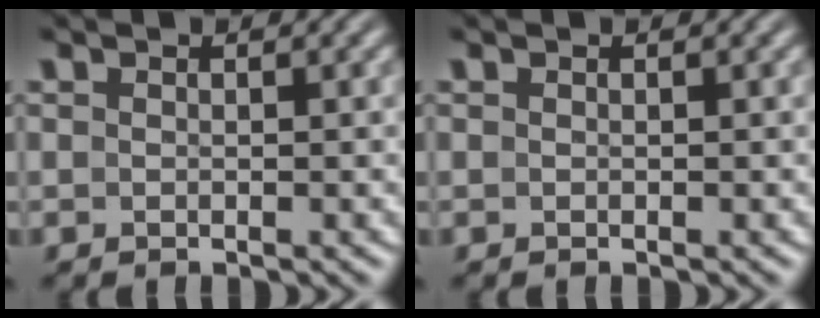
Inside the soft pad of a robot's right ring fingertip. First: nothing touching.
{"total": 0.0}